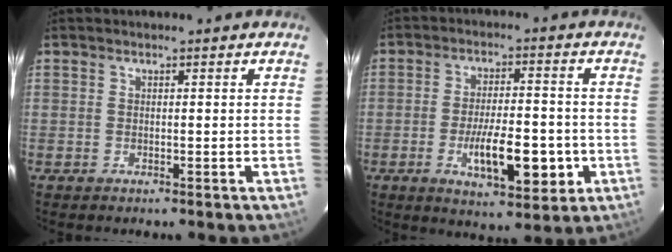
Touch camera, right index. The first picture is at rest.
{"total": 11.2, "force": [-3.2, 3.4, 10.2], "torque": [-0.167, -0.004, -0.045]}